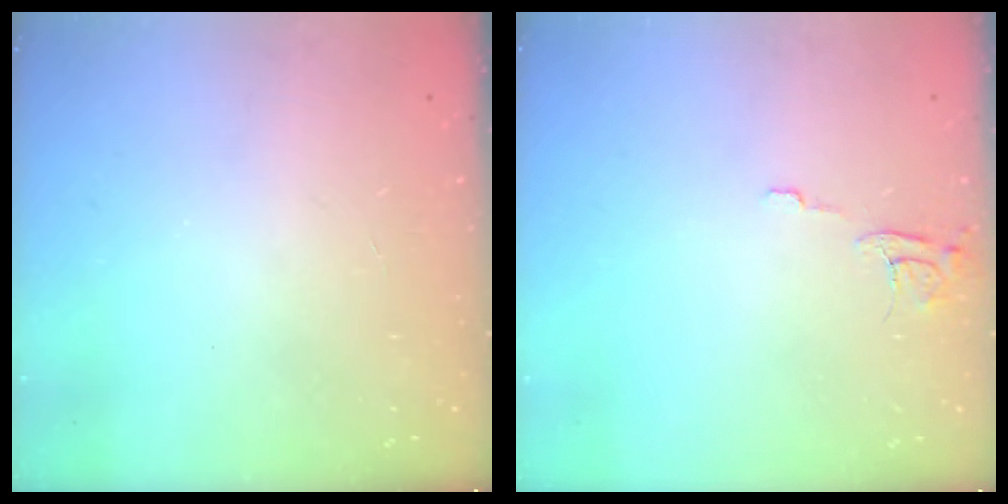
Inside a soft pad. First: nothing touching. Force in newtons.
{"total": 6.3, "press": 6.3, "slide": 0.5}